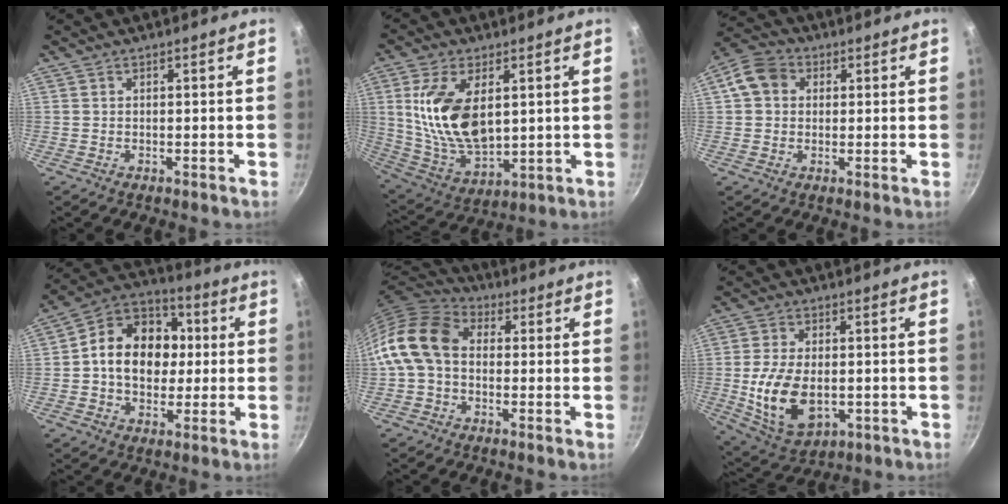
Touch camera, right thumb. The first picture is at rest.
{"total": 16.3, "force": [3.5, 8.9, 13.2], "torque": [-0.239, -0.029, 0.079]}
{"total": 7.3, "force": [1.5, 6.1, 3.7], "torque": [-0.045, 0.013, 0.011]}
{"total": 16.2, "force": [0.6, 12.6, 10.1], "torque": [-0.129, 0.026, -0.007]}
{"total": 13.3, "force": [0.2, 9.9, 9.0], "torque": [-0.150, 0.030, -0.018]}
{"total": 13.7, "force": [-1.8, 8.3, 10.7], "torque": [-0.195, -0.004, -0.020]}